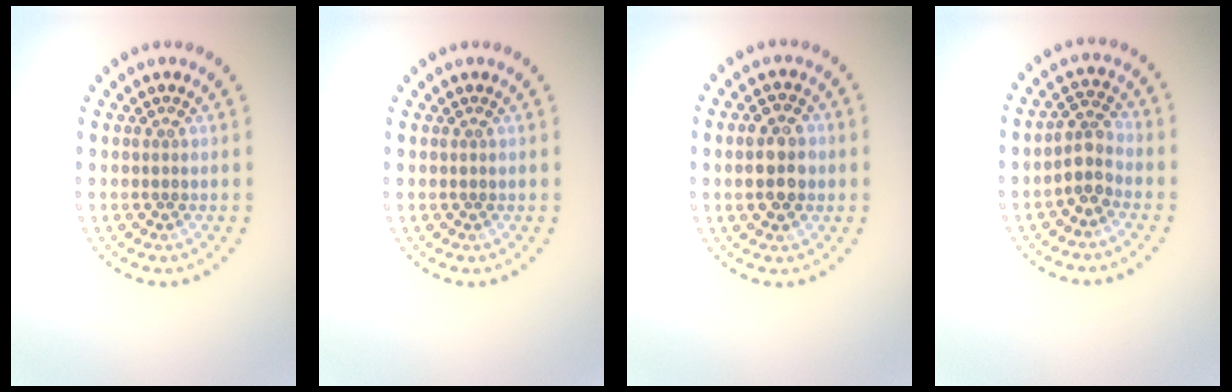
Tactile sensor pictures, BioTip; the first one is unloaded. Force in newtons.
{"total": 0.0}
{"total": 3.5, "press": 3.5, "slide": 0.2}
{"total": 2.6, "press": 2.1, "slide": 1.5}